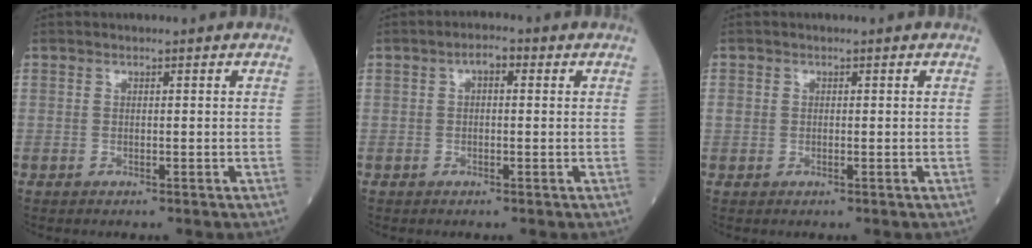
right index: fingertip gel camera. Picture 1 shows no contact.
{"total": 2.1, "force": [0.6, 0.9, 1.8], "torque": [-0.025, 0.007, 0.008]}
{"total": 0.9, "force": [0.1, 0.8, 0.4], "torque": [-0.010, 0.006, 0.006]}